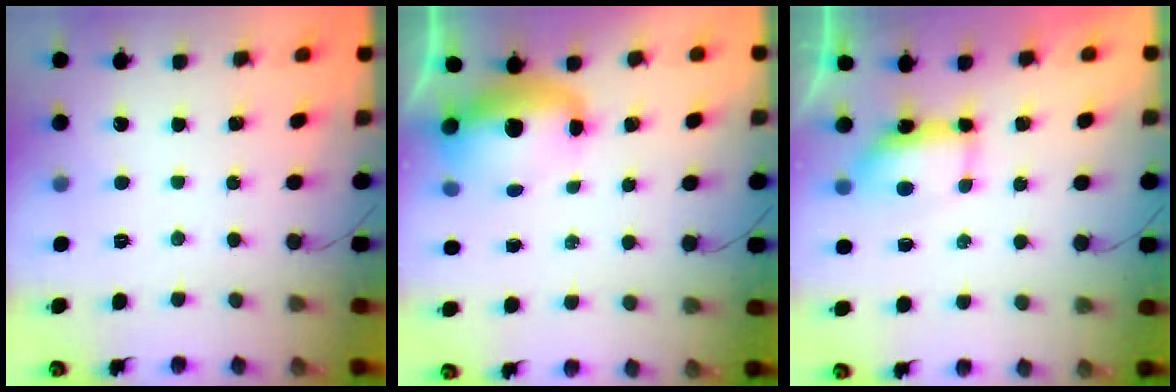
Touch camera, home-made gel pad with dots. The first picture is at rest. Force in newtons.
{"total": 11.2, "press": 10.9, "slide": 2.9}
{"total": 7.9, "press": 7.4, "slide": 2.9}